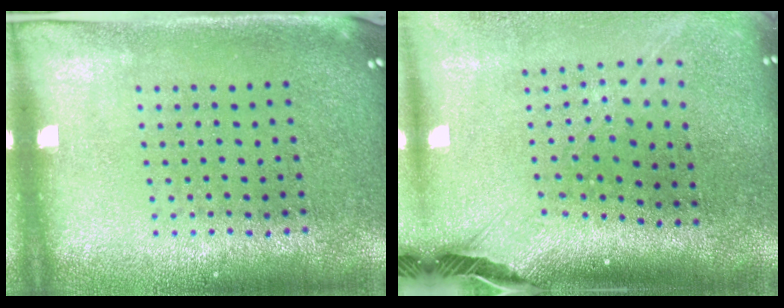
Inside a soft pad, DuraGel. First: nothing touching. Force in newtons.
{"total": 2.6, "press": 1.9, "slide": 1.8}